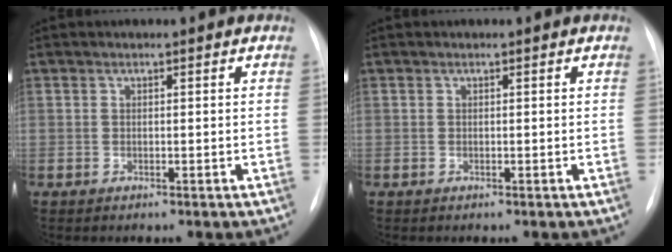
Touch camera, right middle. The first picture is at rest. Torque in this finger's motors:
{"motor_torque": [0.00, 0.00, -0.01, 0.00]}